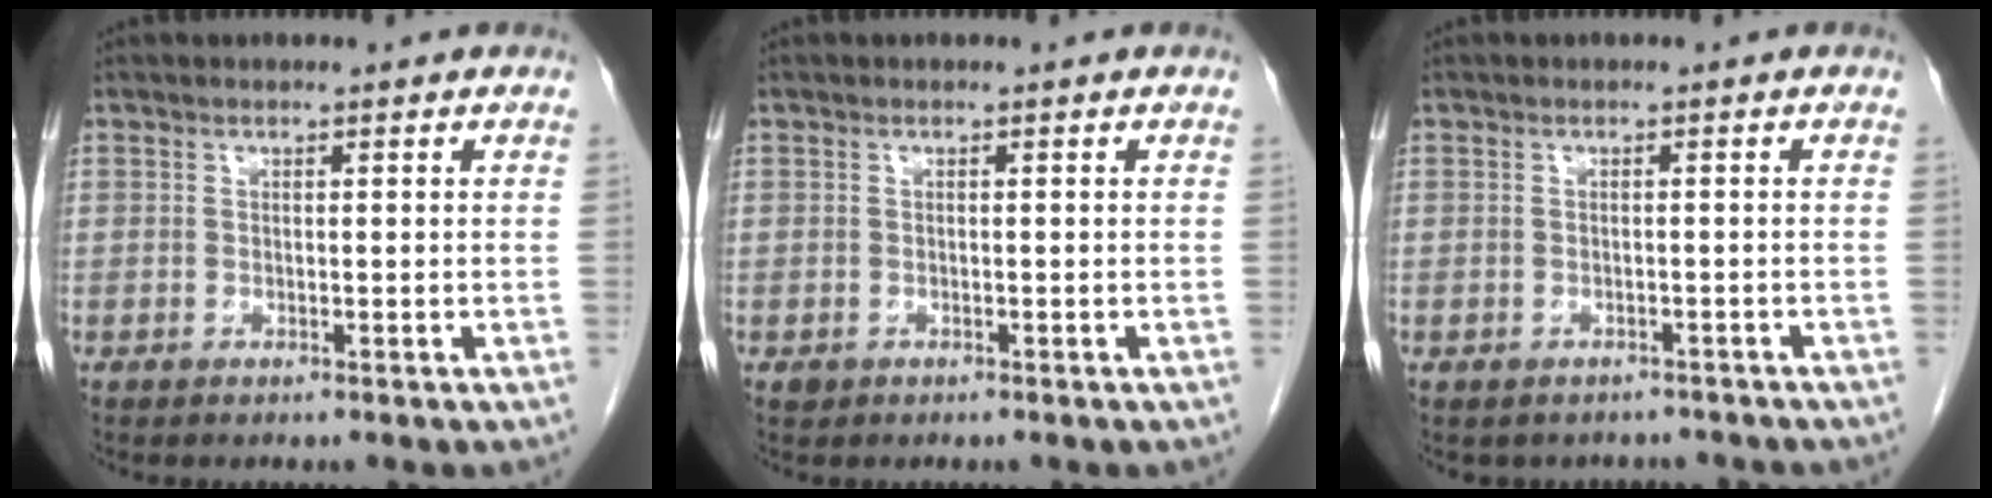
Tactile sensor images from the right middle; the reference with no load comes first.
{"total": 0.7, "force": [-0.3, 0.6, 0.2], "torque": [-0.004, 0.002, -0.001]}
{"total": 4.5, "force": [-3.9, 2.3, 0.4], "torque": [0.001, 0.013, -0.044]}